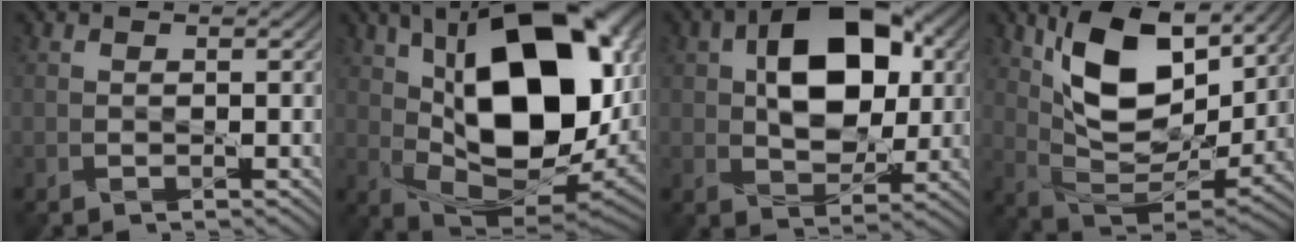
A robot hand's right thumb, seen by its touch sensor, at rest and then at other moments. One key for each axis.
{"total": 19.2, "fx": 4.4, "fy": 10.1, "fz": 15.7, "tx": -0.264, "ty": 0.022, "tz": 0.067}
{"total": 11.5, "fx": 2.6, "fy": 7.3, "fz": 8.5, "tx": -0.139, "ty": 0.017, "tz": 0.037}
{"total": 13.2, "fx": 6.5, "fy": 6.4, "fz": 9.5, "tx": -0.179, "ty": 0.003, "tz": 0.121}